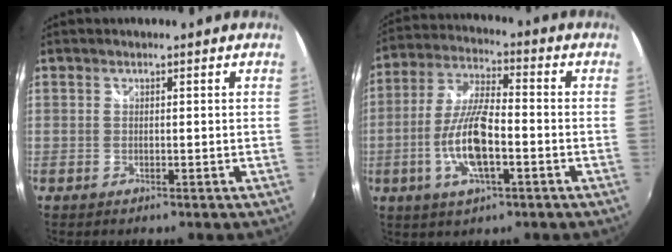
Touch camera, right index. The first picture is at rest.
{"total": 11.8, "force": [-3.6, 3.4, 10.7], "torque": [-0.223, -0.002, -0.069]}